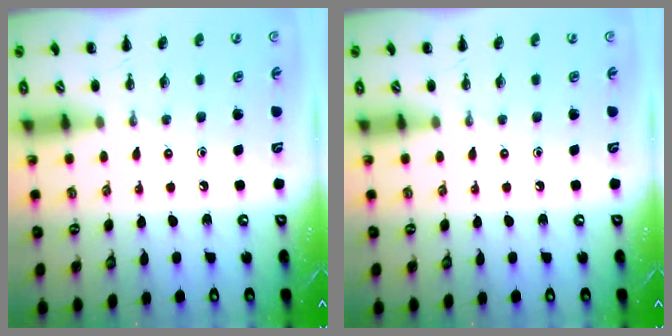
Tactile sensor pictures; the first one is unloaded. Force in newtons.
{"total": 0.0}